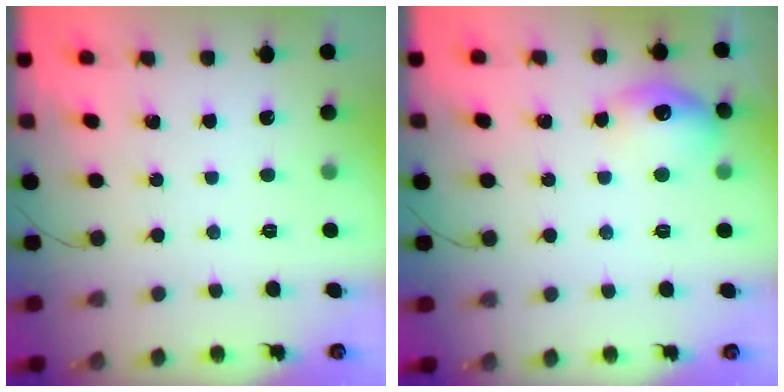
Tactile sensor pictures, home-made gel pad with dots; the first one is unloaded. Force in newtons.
{"total": 11.8, "press": 11.7, "slide": 0.7}